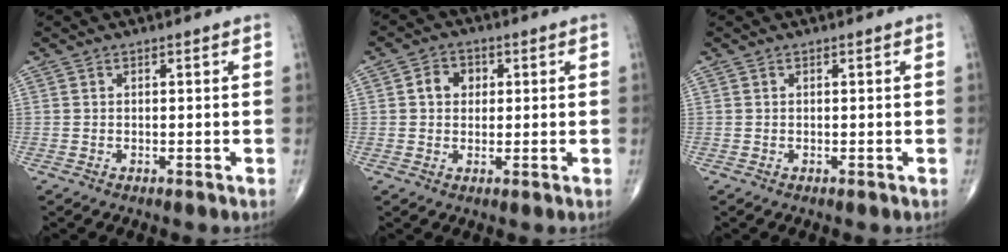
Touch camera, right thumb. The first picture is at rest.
{"total": 4.4, "force": [0.8, 3.6, 2.3], "torque": [-0.020, 0.008, 0.009]}
{"total": 0.0}